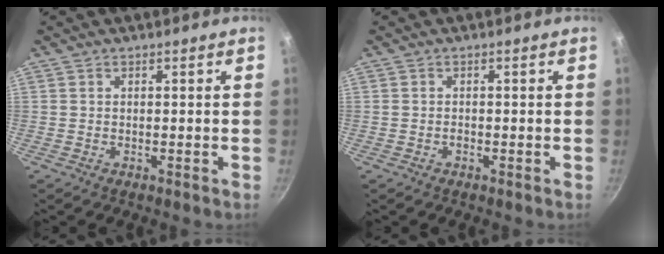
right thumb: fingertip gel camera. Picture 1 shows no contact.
{"total": 0.6, "force": [-0.3, 0.5, 0.3], "torque": [-0.005, 0.004, -0.005]}